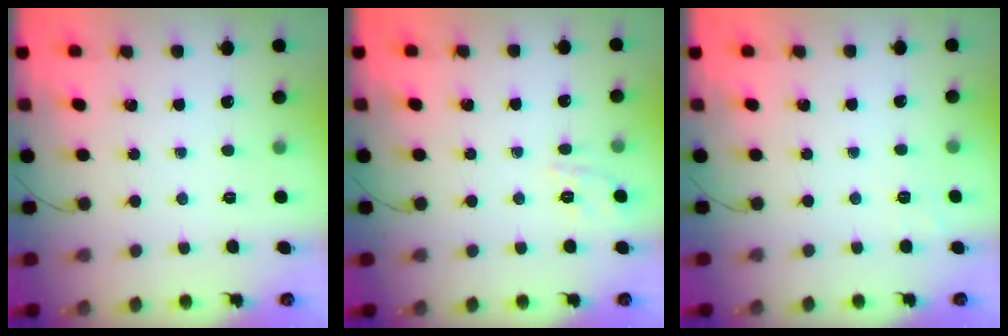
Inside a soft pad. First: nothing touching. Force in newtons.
{"total": 1.9, "press": 0.3, "slide": 1.8}
{"total": 1.9, "press": 1.1, "slide": 1.6}